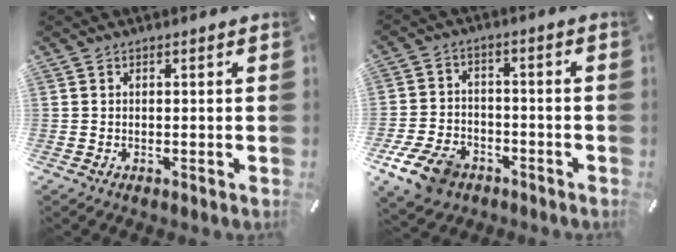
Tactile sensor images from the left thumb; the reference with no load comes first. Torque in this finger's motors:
{"motor_torque": [0.88, 2.20, 0.90, 0.60, 0.07]}